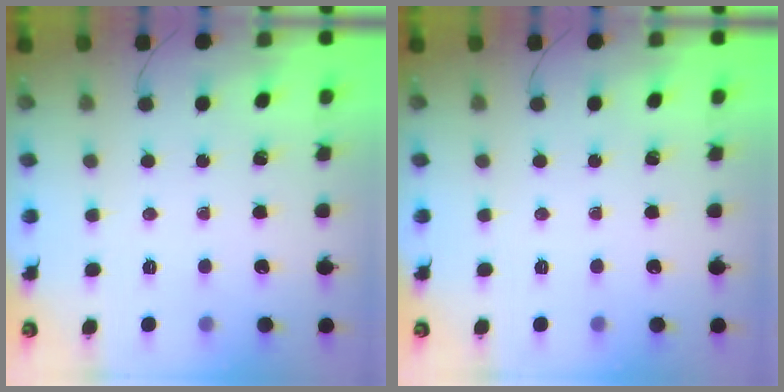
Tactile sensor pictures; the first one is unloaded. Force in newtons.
{"total": 0.0}